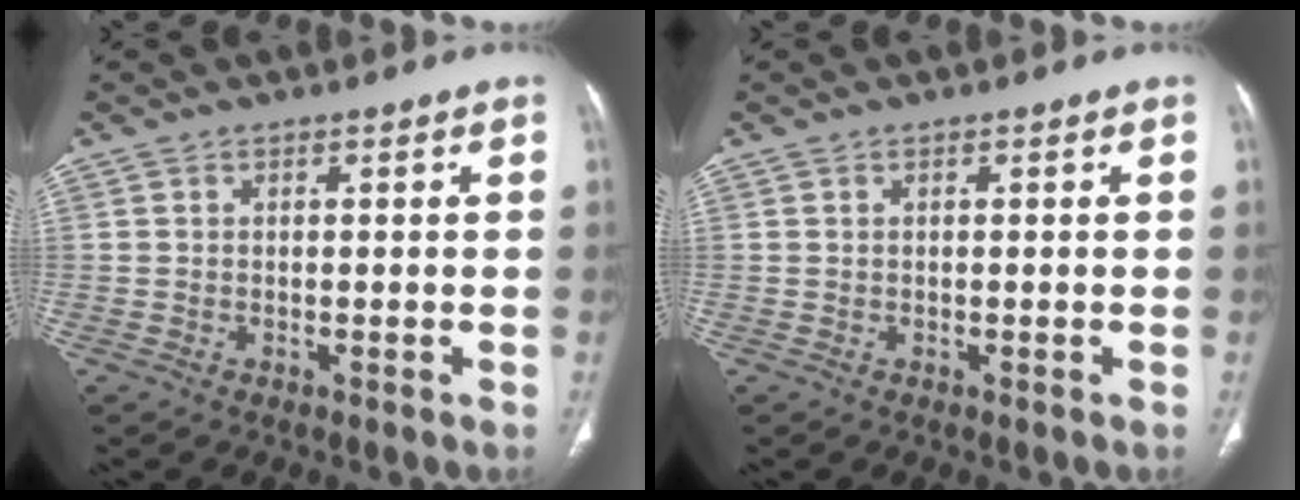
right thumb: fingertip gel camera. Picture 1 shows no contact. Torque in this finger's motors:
{"motor_torque": [0.03, 0.03, 0.00, 0.00, 0.04]}